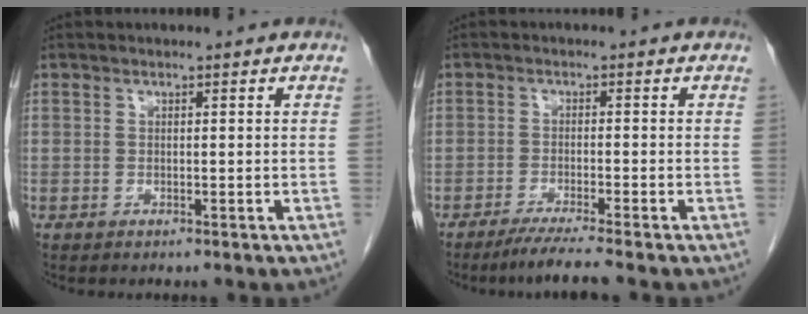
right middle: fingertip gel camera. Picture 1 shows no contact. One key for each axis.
{"total": 5.0, "fx": -4.1, "fy": -1.1, "fz": 2.7, "tx": -0.044, "ty": -0.017, "tz": -0.074}